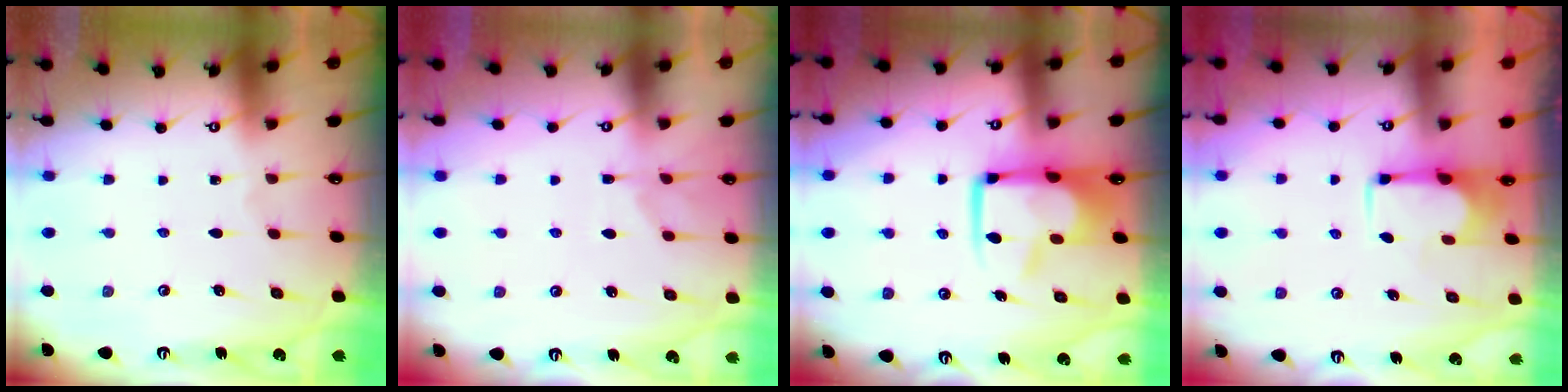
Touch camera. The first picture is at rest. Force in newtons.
{"total": 1.2, "press": 0.1, "slide": 1.2}
{"total": 10.9, "press": 10.7, "slide": 1.8}
{"total": 1.8, "press": 1.6, "slide": 0.8}